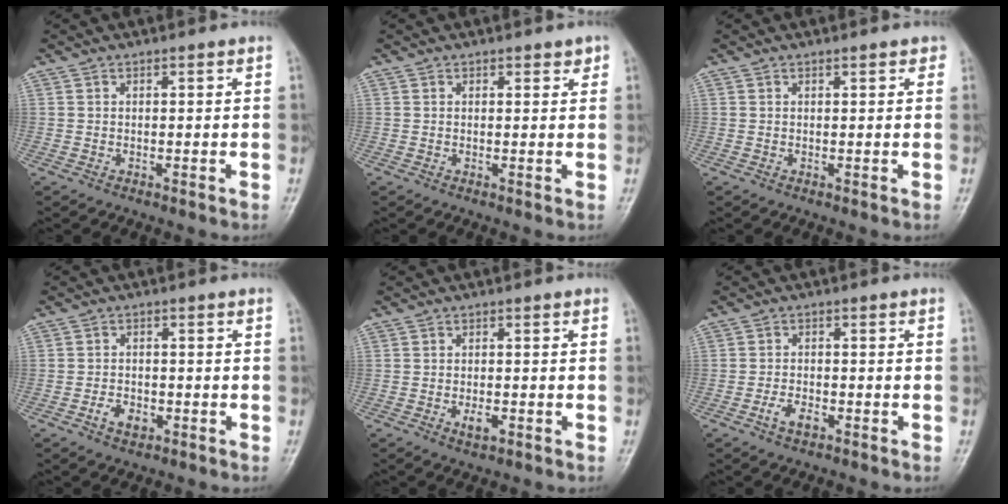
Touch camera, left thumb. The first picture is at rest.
{"total": 1.4, "force": [1.0, 0.7, 0.7], "torque": [0.003, -0.004, 0.008]}
{"total": 1.2, "force": [0.8, 0.5, 0.7], "torque": [-0.006, -0.001, 0.006]}
{"total": 3.4, "force": [-1.5, 2.3, 2.1], "torque": [-0.028, 0.007, -0.025]}
{"total": 2.5, "force": [-0.9, 1.3, 1.9], "torque": [-0.032, 0.000, -0.014]}
{"total": 3.2, "force": [-1.7, 1.7, 2.1], "torque": [-0.040, 0.011, -0.030]}